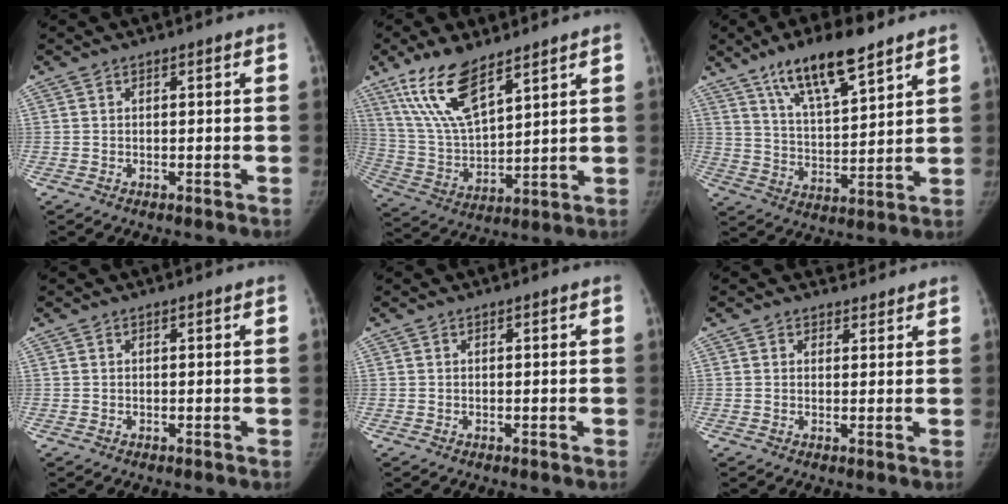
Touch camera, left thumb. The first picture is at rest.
{"total": 14.2, "force": [9.4, 4.9, 9.5], "torque": [-0.170, -0.042, 0.197]}
{"total": 14.2, "force": [9.4, 3.9, 9.9], "torque": [-0.153, -0.046, 0.171]}
{"total": 0.0}
{"total": 0.0}
{"total": 1.9, "force": [1.6, 1.0, -0.4], "torque": [0.023, -0.010, 0.016]}